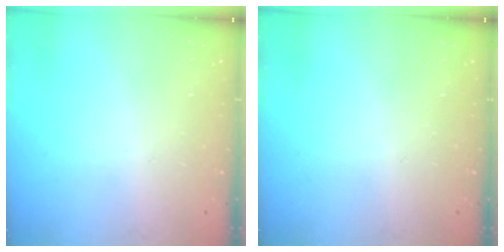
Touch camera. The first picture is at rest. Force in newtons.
{"total": 0.0}